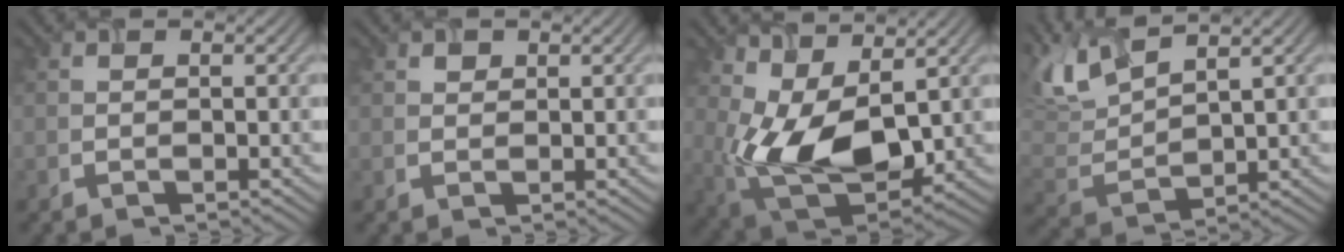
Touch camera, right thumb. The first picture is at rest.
{"total": 0.7, "force": [0.5, 0.5, 0.1], "torque": [-0.002, -0.004, 0.012]}
{"total": 11.5, "force": [2.0, 6.2, 9.4], "torque": [-0.208, -0.016, 0.044]}
{"total": 8.1, "force": [5.9, 2.1, 5.1], "torque": [-0.129, 0.011, 0.121]}